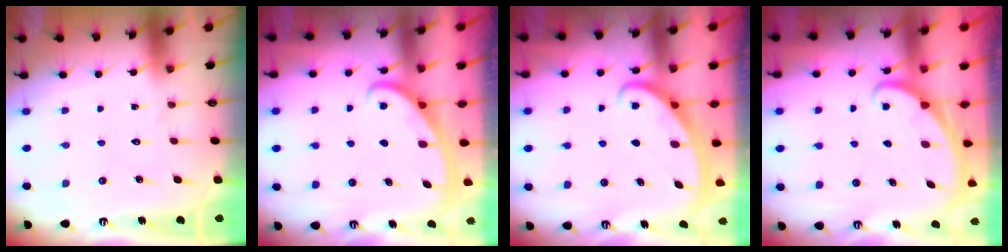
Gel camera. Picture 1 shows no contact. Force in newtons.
{"total": 3.0, "press": 3.0, "slide": 0.4}
{"total": 2.6, "press": 2.6, "slide": 0.3}
{"total": 1.8, "press": 1.8, "slide": 0.1}